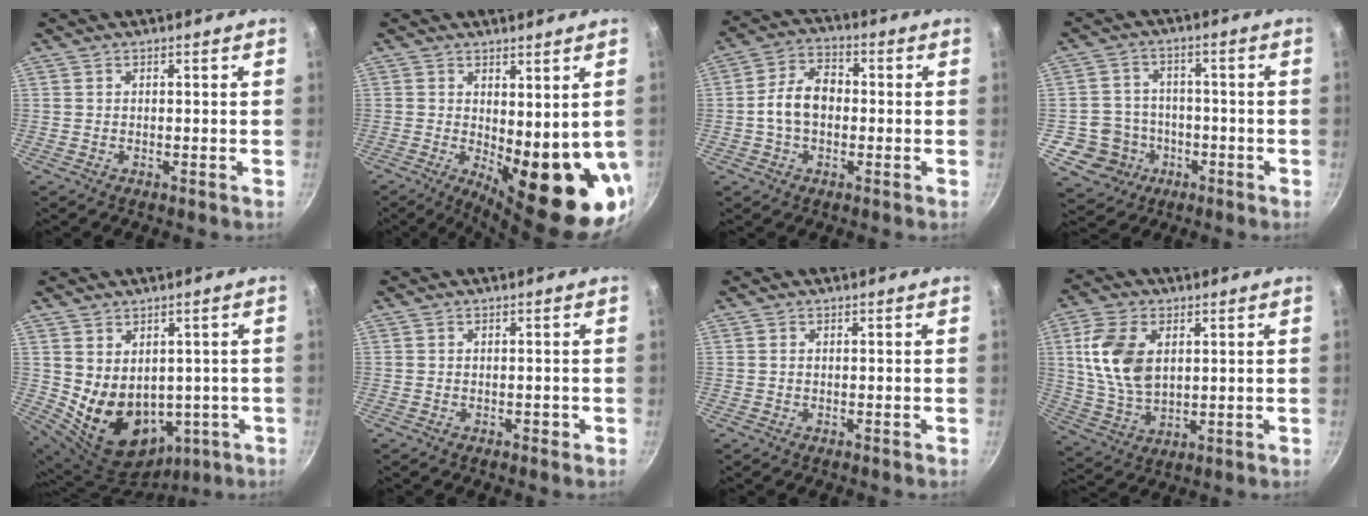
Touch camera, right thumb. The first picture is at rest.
{"total": 13.3, "force": [-0.7, 4.9, 12.3], "torque": [-0.133, -0.026, 0.005]}
{"total": 8.7, "force": [-0.7, 6.0, 6.3], "torque": [-0.093, 0.029, -0.023]}
{"total": 8.8, "force": [-3.0, 8.2, 1.6], "torque": [0.000, 0.042, -0.045]}
{"total": 14.3, "force": [0.0, 11.1, 9.1], "torque": [-0.128, -0.016, 0.041]}
{"total": 0.8, "force": [-0.4, 0.6, 0.4], "torque": [-0.002, 0.005, -0.004]}
{"total": 0.5, "force": [0.1, 0.4, 0.3], "torque": [-0.006, 0.002, 0.001]}
{"total": 12.8, "force": [3.1, 8.0, 9.5], "torque": [-0.173, -0.014, 0.065]}